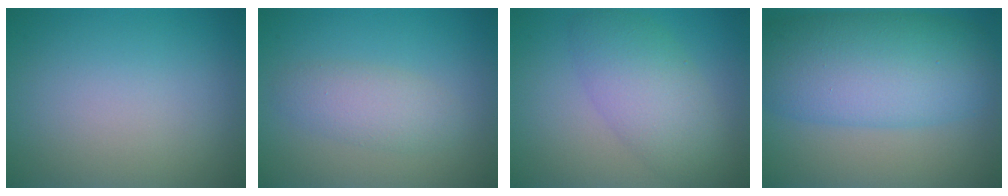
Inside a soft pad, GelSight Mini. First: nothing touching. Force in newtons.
{"total": 2.6, "press": 2.6, "slide": 0.1}
{"total": 5.3, "press": 5.3, "slide": 0.3}
{"total": 10.1, "press": 10.1, "slide": 0.2}